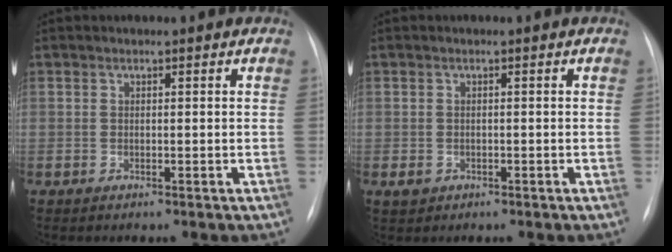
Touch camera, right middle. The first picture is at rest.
{"total": 1.4, "force": [-0.5, 1.2, 0.5], "torque": [-0.007, 0.002, -0.002]}